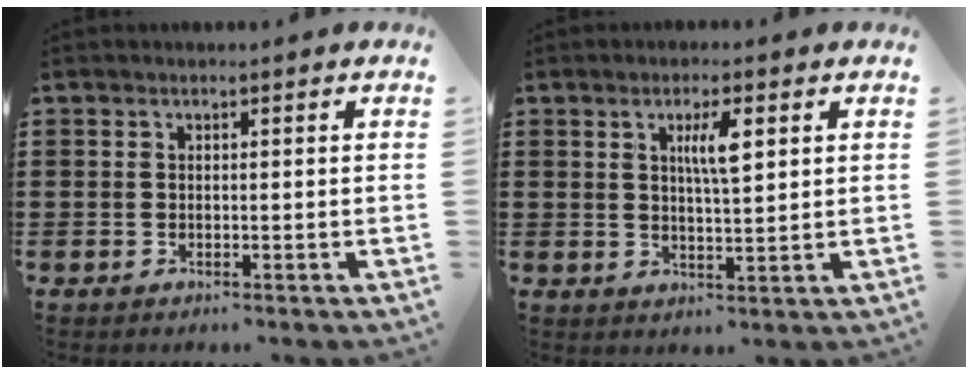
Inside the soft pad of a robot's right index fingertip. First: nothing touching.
{"total": 4.5, "force": [1.6, 1.0, 4.1], "torque": [-0.078, 0.005, 0.021]}